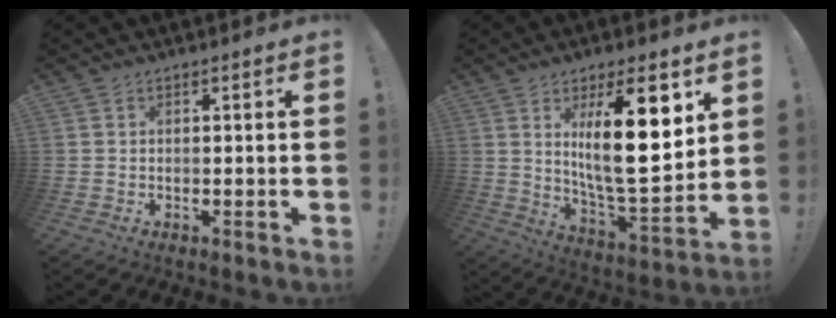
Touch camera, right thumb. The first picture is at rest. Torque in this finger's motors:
{"motor_torque": [-0.53, 1.73, 0.91, -0.36, 0.22]}